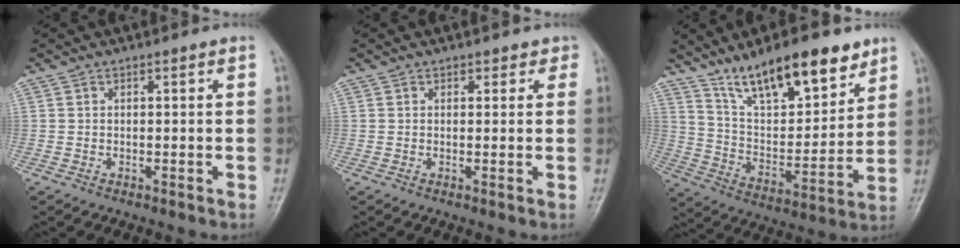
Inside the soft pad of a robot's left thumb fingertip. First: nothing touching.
{"total": 1.3, "force": [0.8, 0.9, 0.5], "torque": [0.009, -0.003, 0.006]}
{"total": 18.5, "force": [12.8, 6.6, 11.6], "torque": [-0.148, -0.064, 0.228]}